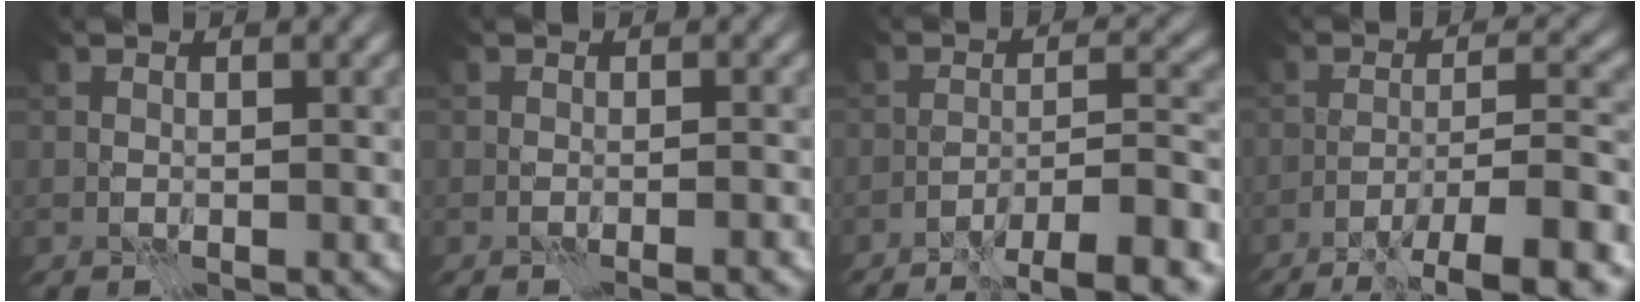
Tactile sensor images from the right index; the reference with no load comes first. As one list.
[{"total": 1.2, "force": [-0.8, -0.1, 0.9], "torque": [-0.004, 0.001, -0.012]}, {"total": 8.6, "force": [-6.7, 1.1, 5.3], "torque": [-0.061, 0.011, -0.096]}, {"total": 9.1, "force": [-6.3, 1.1, 6.5], "torque": [-0.087, 0.014, -0.096]}]